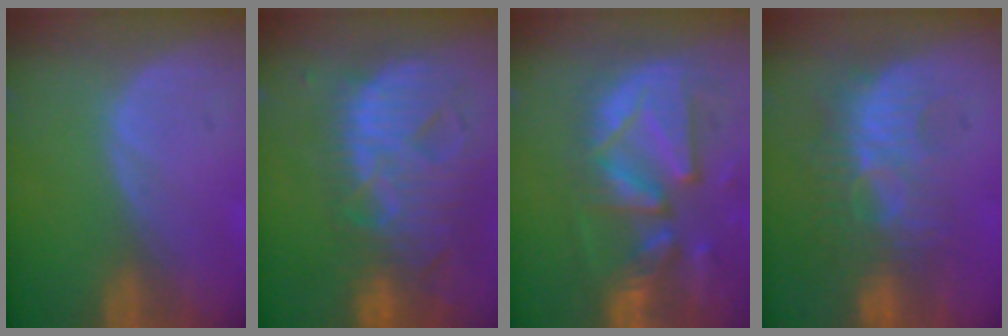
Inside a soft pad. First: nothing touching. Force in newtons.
{"total": 13.7, "press": 11.7, "slide": 7.2}
{"total": 13.3, "press": 11.4, "slide": 6.8}
{"total": 9.0, "press": 8.6, "slide": 2.6}